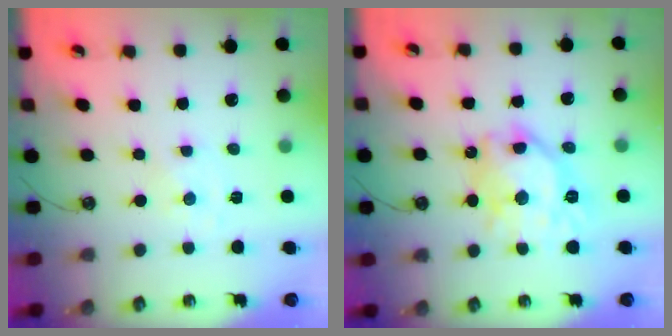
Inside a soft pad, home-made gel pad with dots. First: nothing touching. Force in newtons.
{"total": 15.7, "press": 15.6, "slide": 1.6}